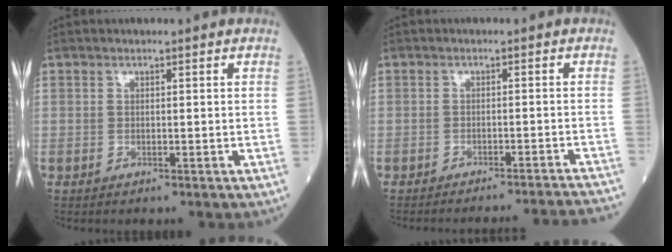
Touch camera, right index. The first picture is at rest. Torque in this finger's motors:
{"motor_torque": [0.03, -0.65, 0.16, 0.06]}